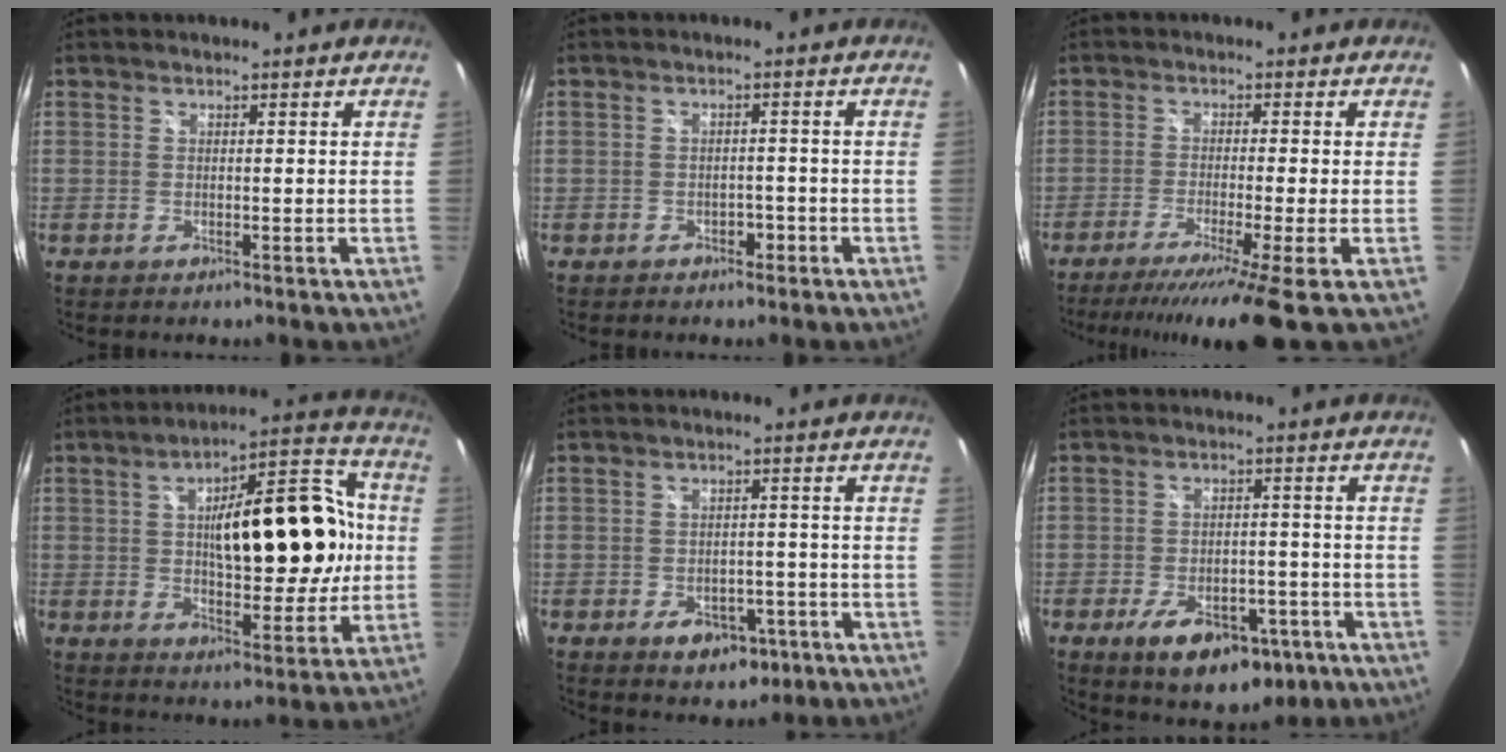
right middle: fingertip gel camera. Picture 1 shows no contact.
{"total": 1.6, "force": [-0.8, 1.4, 0.1], "torque": [0.001, 0.010, -0.008]}
{"total": 10.4, "force": [-7.2, -1.9, 7.2], "torque": [-0.147, -0.034, -0.119]}
{"total": 19.7, "force": [2.3, 8.3, 17.7], "torque": [-0.268, 0.032, 0.037]}
{"total": 6.4, "force": [-3.1, 4.5, 3.3], "torque": [-0.064, 0.009, -0.030]}
{"total": 13.2, "force": [-7.2, 7.2, 8.5], "torque": [-0.154, -0.003, -0.094]}